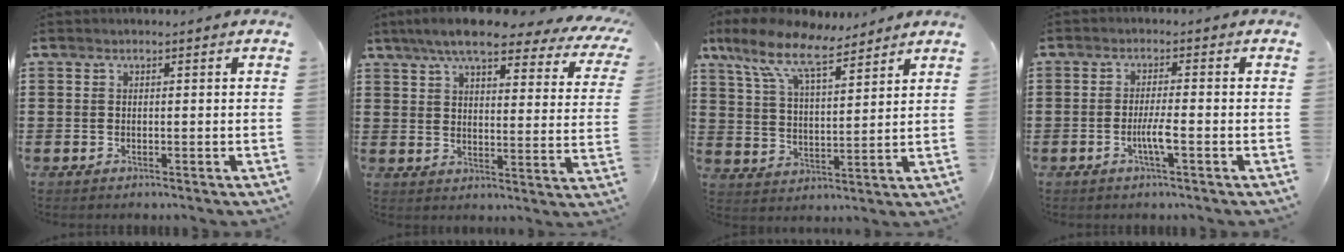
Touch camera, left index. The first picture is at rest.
{"total": 8.6, "force": [7.1, 1.1, 4.8], "torque": [-0.111, -0.027, 0.121]}
{"total": 10.3, "force": [8.0, 2.6, 5.9], "torque": [-0.141, -0.026, 0.143]}
{"total": 3.4, "force": [-1.3, 0.2, 3.2], "torque": [-0.063, -0.004, -0.026]}